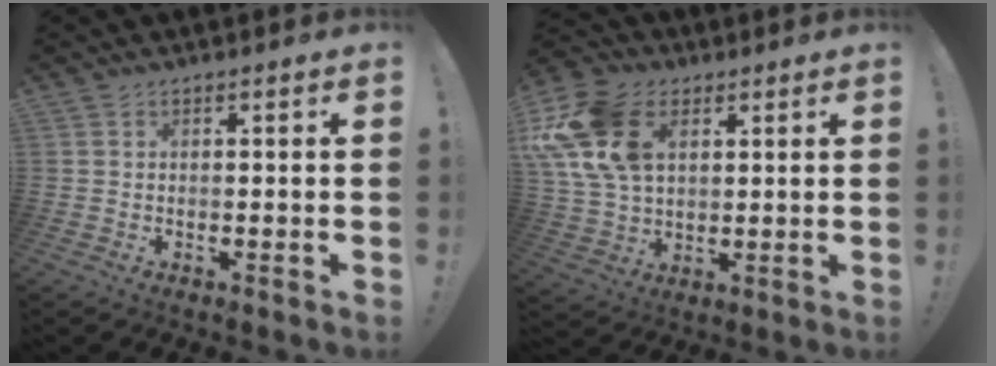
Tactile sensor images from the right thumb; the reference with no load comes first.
{"total": 19.4, "force": [6.6, 13.3, 12.6], "torque": [-0.249, -0.022, 0.121]}